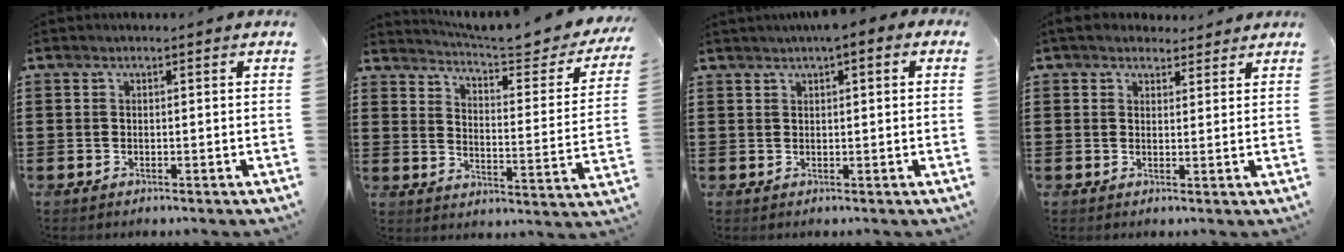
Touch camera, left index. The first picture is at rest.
{"total": 5.0, "force": [4.6, 0.0, 1.9], "torque": [-0.046, -0.042, 0.069]}
{"total": 2.0, "force": [1.2, 0.3, 1.6], "torque": [-0.032, 0.003, 0.021]}
{"total": 3.3, "force": [2.9, 1.5, 0.4], "torque": [-0.011, -0.004, 0.054]}